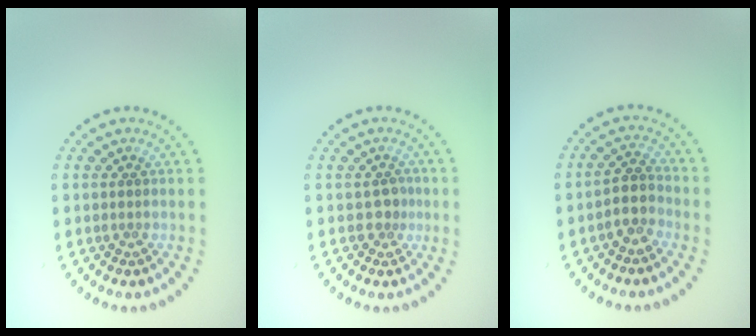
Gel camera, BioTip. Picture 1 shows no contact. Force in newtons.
{"total": 1.5, "press": 1.2, "slide": 0.9}
{"total": 2.6, "press": 2.2, "slide": 1.4}